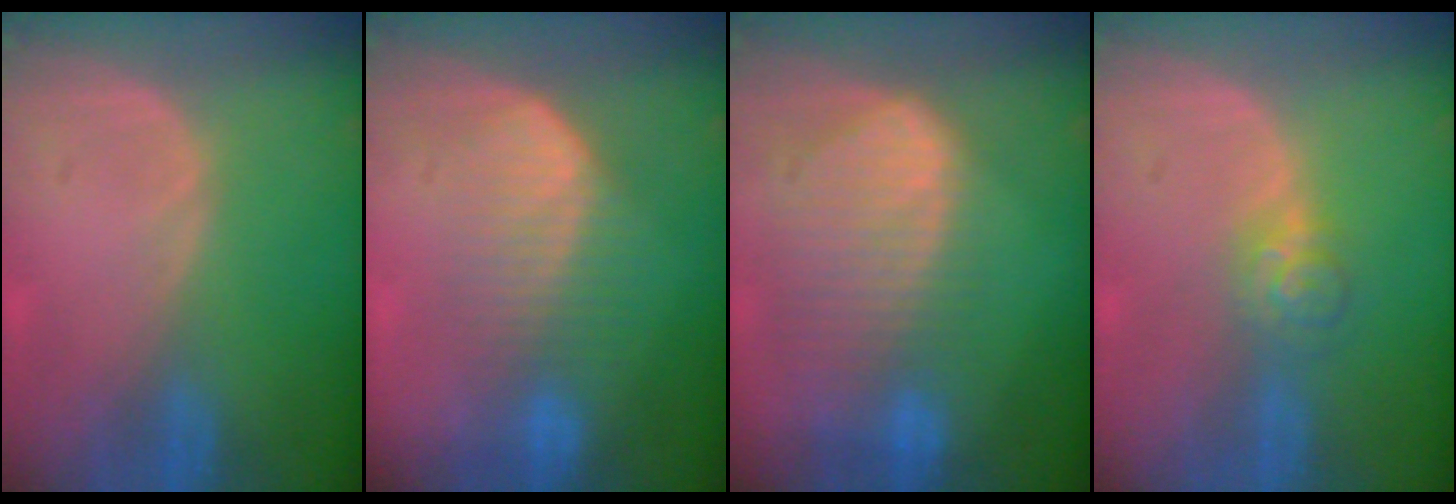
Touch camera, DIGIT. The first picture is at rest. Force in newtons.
{"total": 6.7, "press": 6.6, "slide": 1.4}
{"total": 10.5, "press": 9.1, "slide": 5.2}
{"total": 3.7, "press": 3.6, "slide": 0.9}